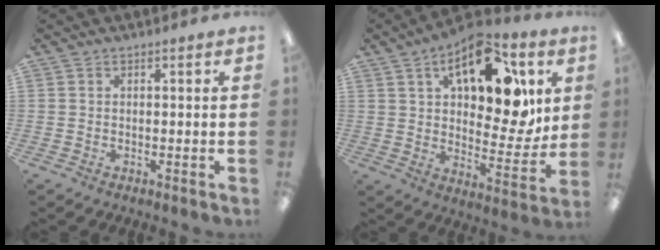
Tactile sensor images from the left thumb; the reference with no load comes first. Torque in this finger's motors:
{"motor_torque": [1.91, 3.11, 0.05, -0.11, 0.17]}